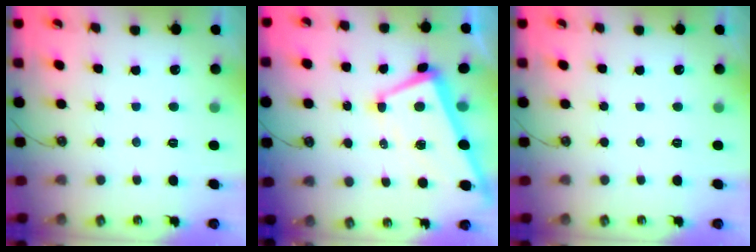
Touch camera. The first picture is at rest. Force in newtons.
{"total": 2.8, "press": 2.7, "slide": 0.9}
{"total": 0.0}